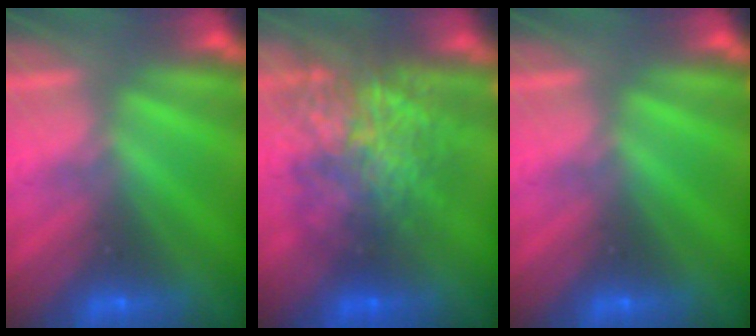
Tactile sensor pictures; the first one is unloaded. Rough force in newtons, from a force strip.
{"total": 7.1}
{"total": 0.0}